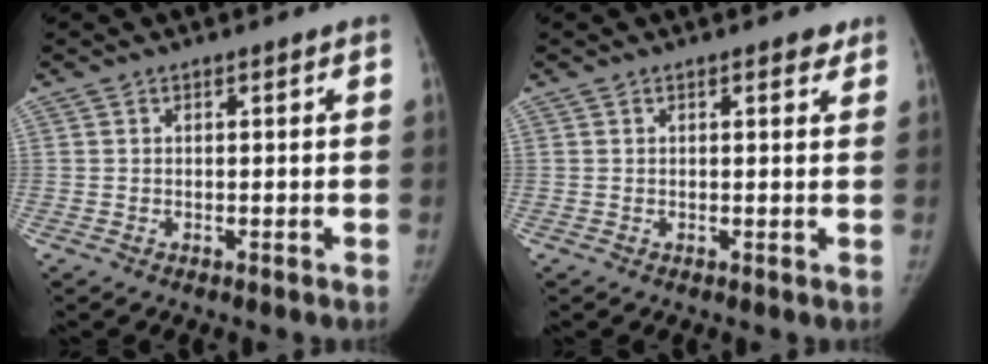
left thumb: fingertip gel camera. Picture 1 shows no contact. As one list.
[{"total": 1.9, "force": [1.2, 0.8, 1.2], "torque": [-0.006, -0.004, 0.013]}]